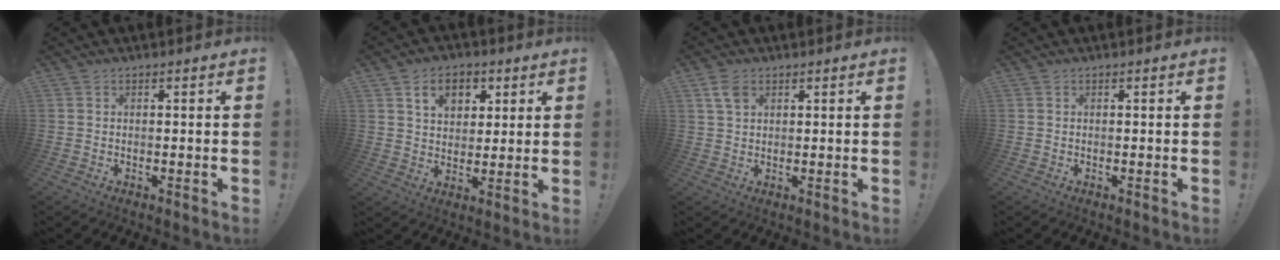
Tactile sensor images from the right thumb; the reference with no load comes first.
{"total": 9.4, "force": [4.3, 6.9, 4.7], "torque": [-0.066, -0.010, 0.081]}
{"total": 4.1, "force": [2.0, 2.5, 2.6], "torque": [-0.042, 0.000, 0.038]}
{"total": 0.0}